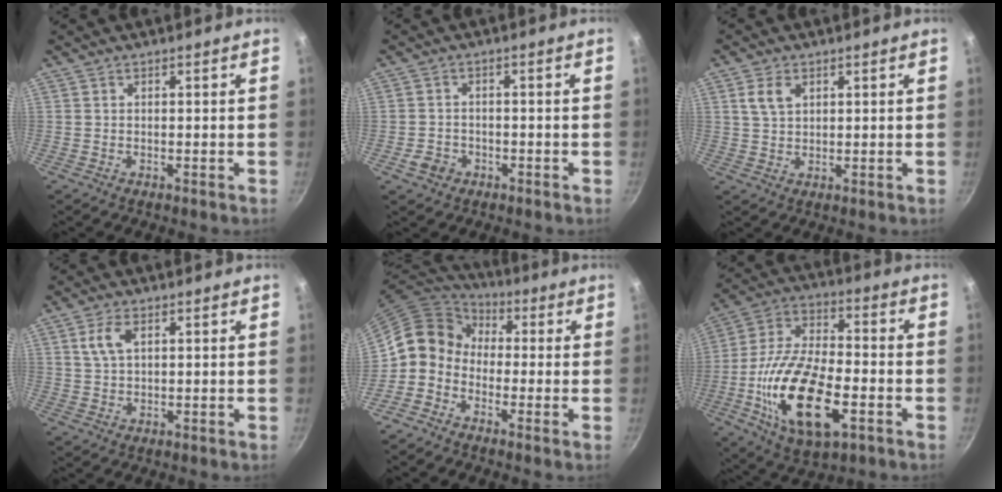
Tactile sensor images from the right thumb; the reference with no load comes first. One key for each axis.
{"total": 3.4, "fx": -1.6, "fy": 2.8, "fz": 1.1, "tx": -0.014, "ty": 0.019, "tz": -0.025}
{"total": 4.3, "fx": 1.7, "fy": 2.8, "fz": 2.7, "tx": -0.040, "ty": 0.000, "tz": 0.034}
{"total": 4.4, "fx": 1.6, "fy": 2.4, "fz": 3.3, "tx": -0.058, "ty": 0.003, "tz": 0.031}
{"total": 9.1, "fx": -1.5, "fy": 7.8, "fz": 4.4, "tx": -0.047, "ty": 0.044, "tz": -0.057}
{"total": 21.7, "fx": -6.2, "fy": 10.4, "fz": 17.9, "tx": -0.334, "ty": 0.020, "tz": -0.115}